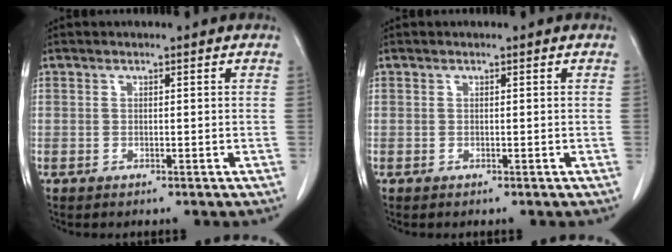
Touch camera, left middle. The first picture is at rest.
{"total": 0.0}